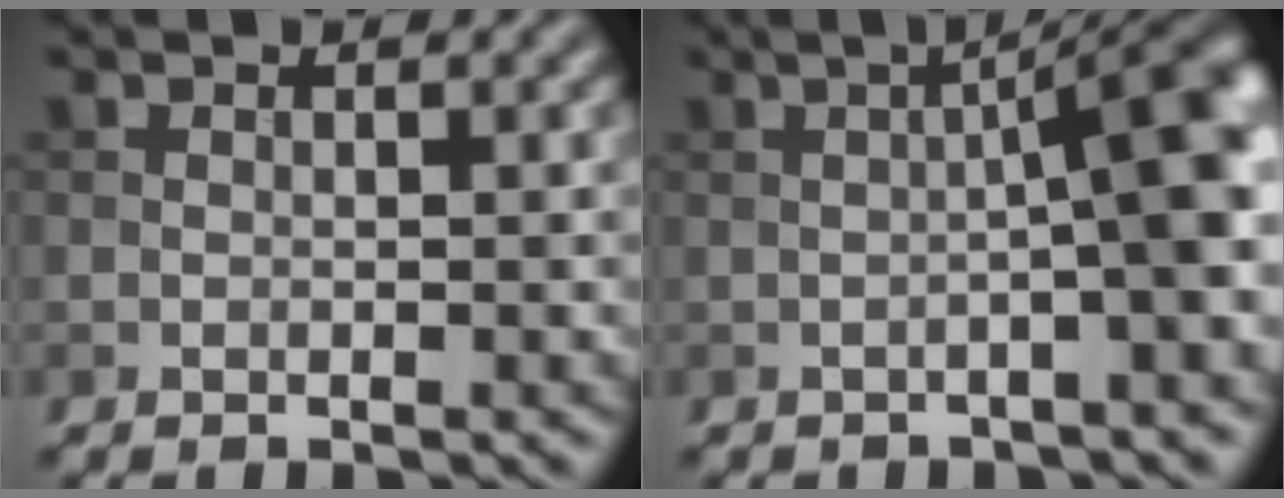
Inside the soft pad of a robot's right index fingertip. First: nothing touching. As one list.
[{"total": 7.5, "force": [-0.2, 1.2, 7.4], "torque": [-0.094, 0.023, -0.010]}]